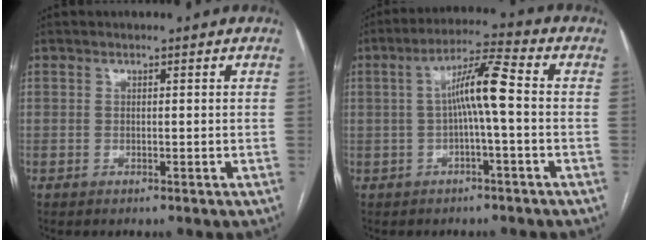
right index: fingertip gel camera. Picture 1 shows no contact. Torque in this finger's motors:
{"motor_torque": [0.72, 0.01, 0.25, 0.11]}